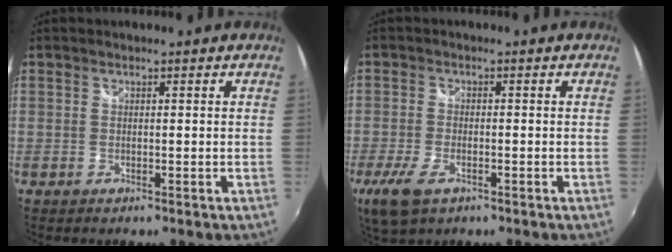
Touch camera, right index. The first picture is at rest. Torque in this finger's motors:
{"motor_torque": [0.46, -0.18, 0.22, 0.03]}